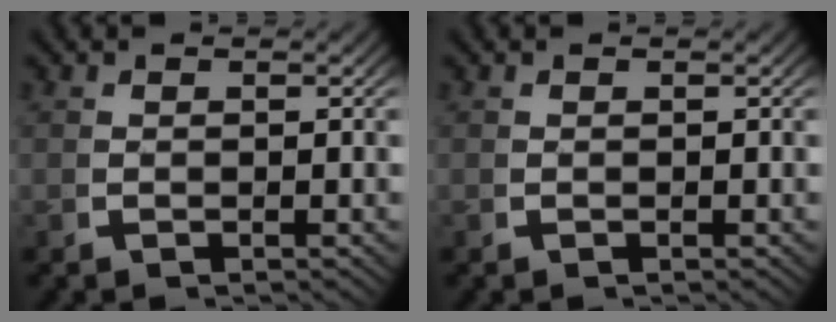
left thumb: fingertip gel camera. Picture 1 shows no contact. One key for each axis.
{"total": 0.0}